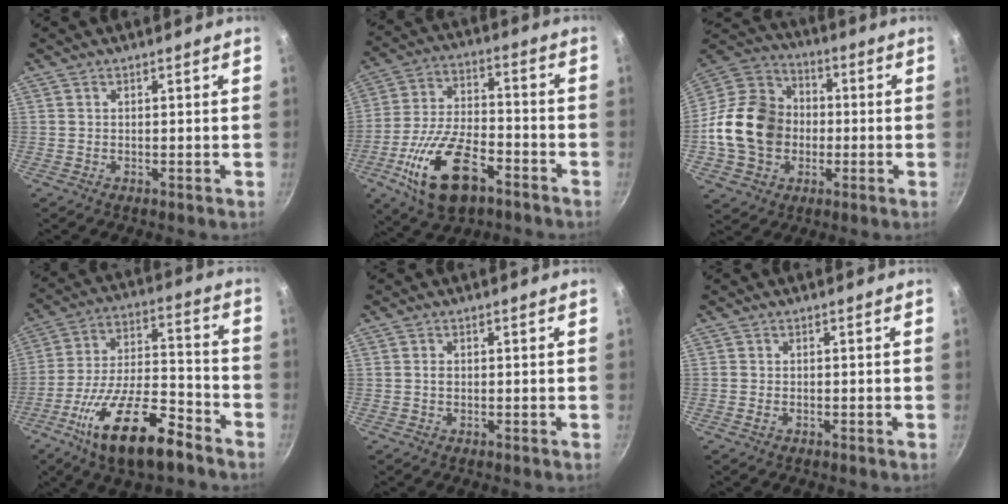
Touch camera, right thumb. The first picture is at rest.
{"total": 17.7, "force": [-8.3, 8.7, 12.9], "torque": [-0.236, 0.033, -0.152]}
{"total": 18.6, "force": [-2.1, 15.2, 10.6], "torque": [-0.170, 0.036, -0.046]}
{"total": 19.5, "force": [-11.3, 7.1, 14.2], "torque": [-0.238, 0.052, -0.203]}
{"total": 1.1, "force": [0.0, 0.8, 0.7], "torque": [-0.011, 0.003, 0.000]}
{"total": 1.0, "force": [-0.5, 0.6, 0.6], "torque": [-0.017, 0.003, -0.011]}